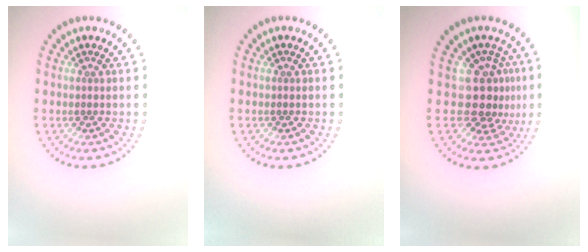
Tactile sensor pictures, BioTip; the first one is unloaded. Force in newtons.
{"total": 0.0}
{"total": 3.5, "press": 2.6, "slide": 2.3}